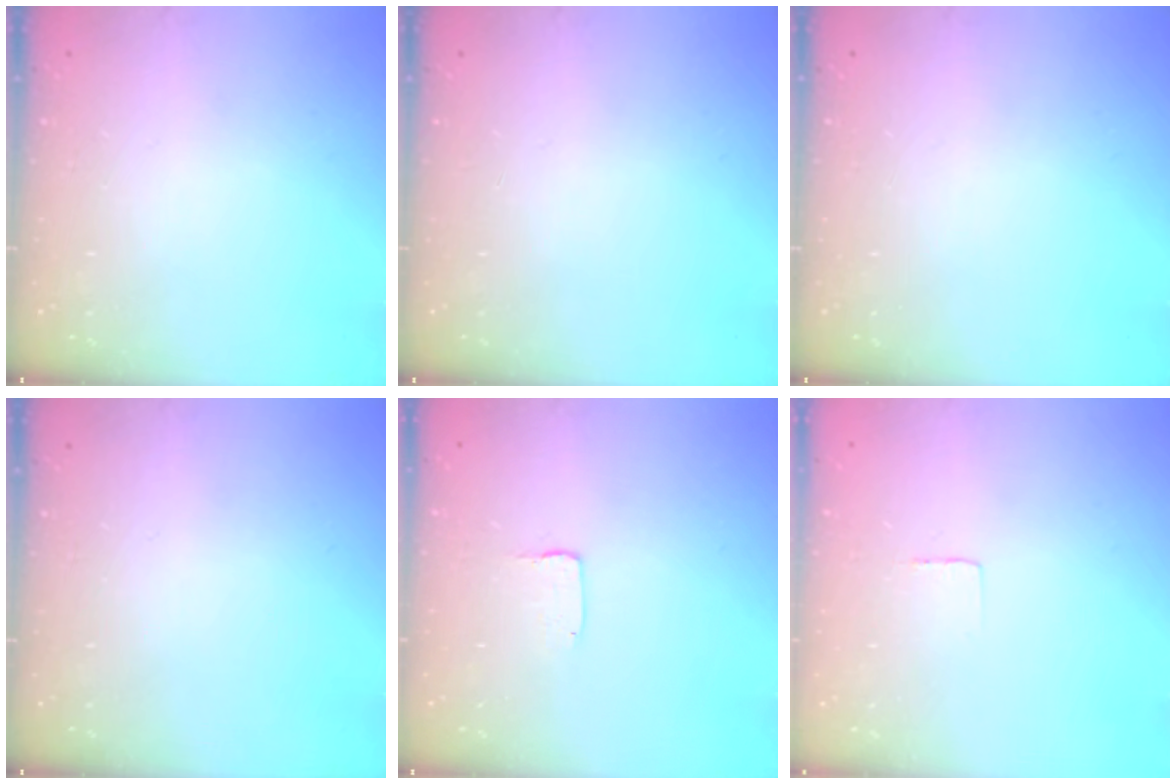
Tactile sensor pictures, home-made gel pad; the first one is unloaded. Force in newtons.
{"total": 0.0}
{"total": 0.0}
{"total": 0.0}
{"total": 1.3, "press": 1.2, "slide": 0.1}
{"total": 2.3, "press": 2.3, "slide": 0.1}